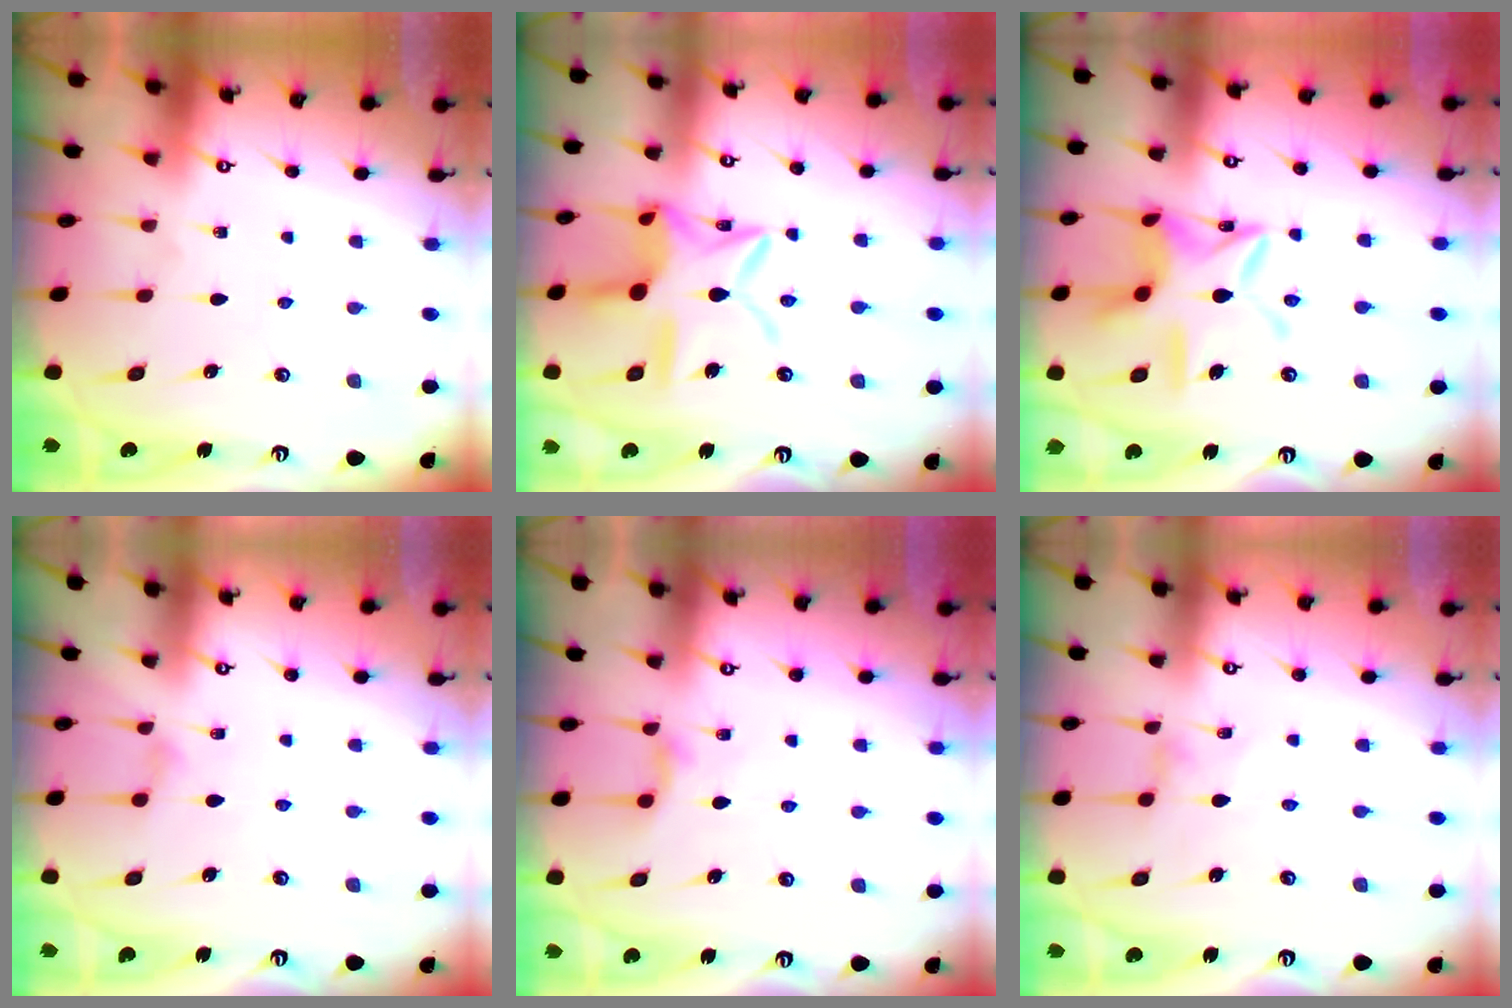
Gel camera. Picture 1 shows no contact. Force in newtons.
{"total": 14.2, "press": 14.1, "slide": 1.2}
{"total": 13.9, "press": 13.9, "slide": 1.2}
{"total": 1.3, "press": 1.3, "slide": 0.3}
{"total": 5.7, "press": 5.7, "slide": 0.6}
{"total": 0.6, "press": 0.6, "slide": 0.2}